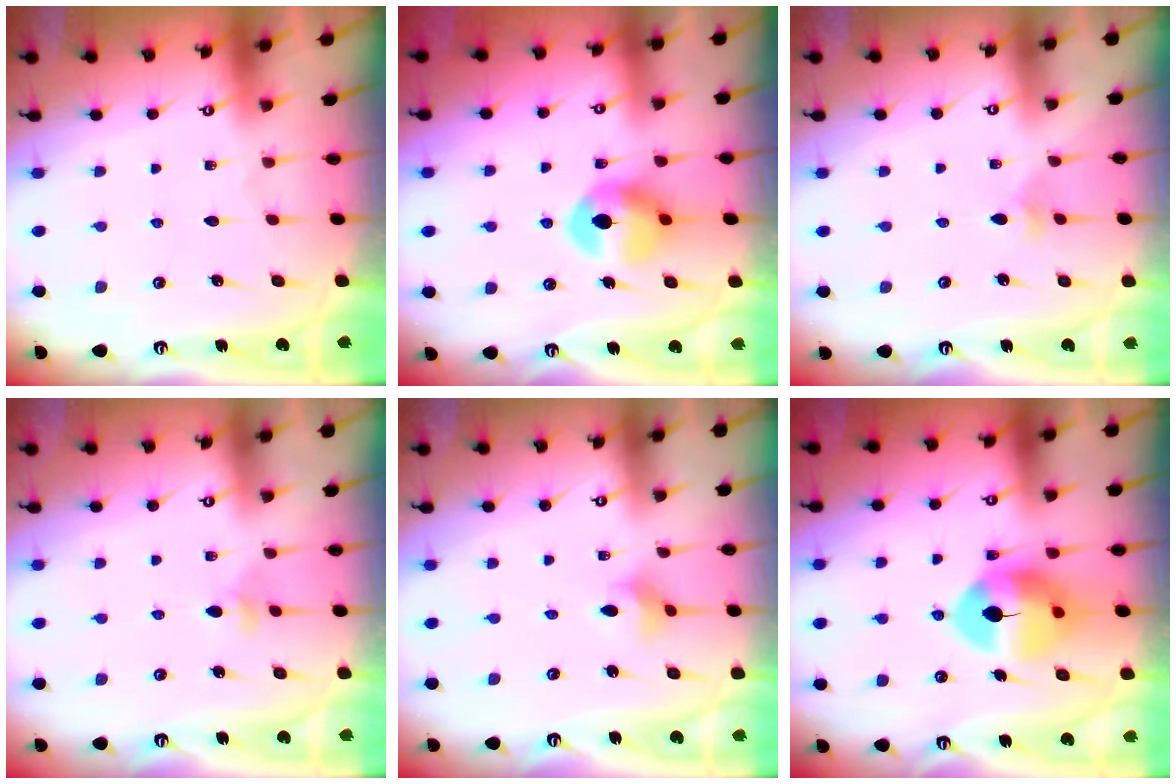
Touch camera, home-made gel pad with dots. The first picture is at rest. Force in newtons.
{"total": 10.3, "press": 10.3, "slide": 0.0}
{"total": 3.5, "press": 3.5, "slide": 0.7}
{"total": 3.9, "press": 3.8, "slide": 0.9}
{"total": 3.6, "press": 3.6, "slide": 0.7}
{"total": 11.2, "press": 11.0, "slide": 2.0}